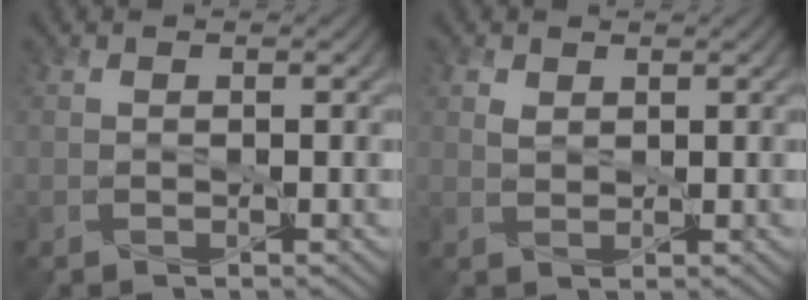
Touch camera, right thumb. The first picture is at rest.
{"total": 1.3, "force": [0.7, 0.9, 0.6], "torque": [-0.019, 0.001, 0.014]}